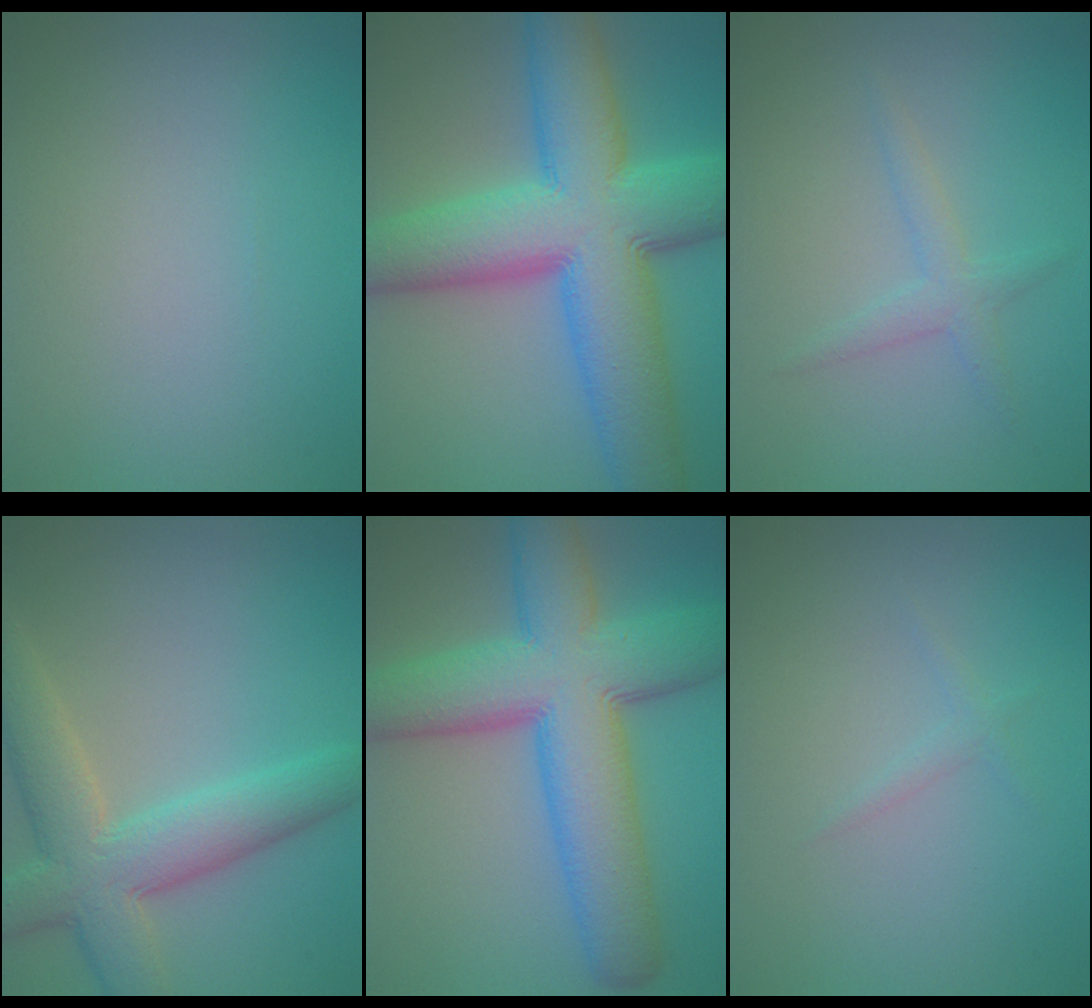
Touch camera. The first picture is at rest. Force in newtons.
{"total": 14.2, "press": 14.2, "slide": 0.2}
{"total": 1.8, "press": 1.8, "slide": 0.0}
{"total": 7.1, "press": 7.1, "slide": 0.4}
{"total": 12.1, "press": 12.1, "slide": 0.3}
{"total": 0.7, "press": 0.7, "slide": 0.1}